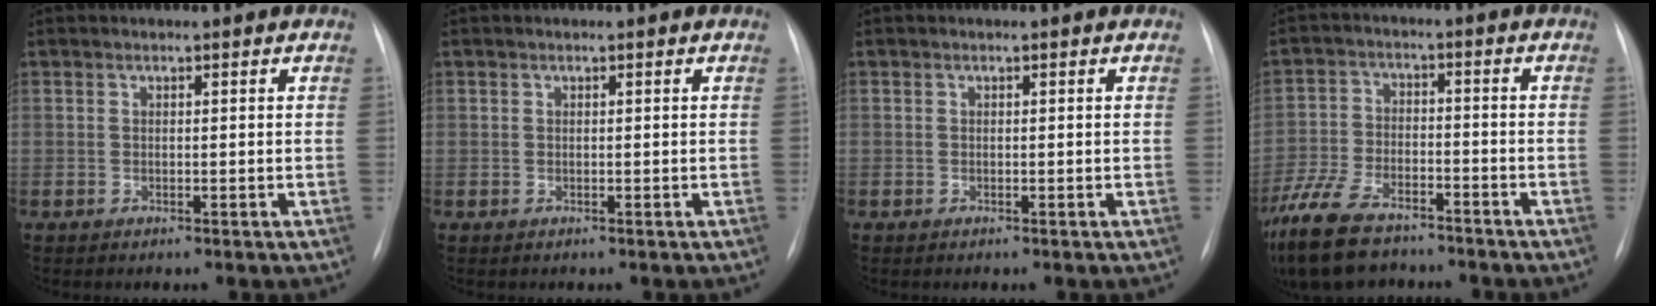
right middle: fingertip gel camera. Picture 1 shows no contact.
{"total": 0.0}
{"total": 0.0}
{"total": 14.5, "force": [-11.0, 5.7, 7.6], "torque": [-0.175, -0.022, -0.190]}